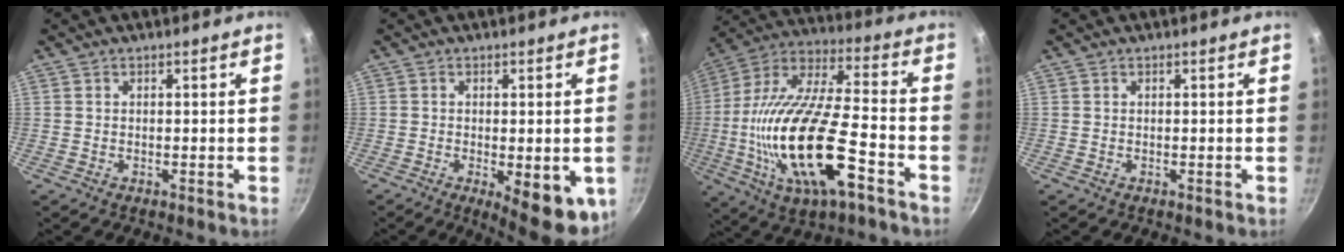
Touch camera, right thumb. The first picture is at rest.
{"total": 10.9, "force": [-2.9, 3.9, 9.8], "torque": [-0.100, -0.007, -0.029]}
{"total": 25.2, "force": [-7.8, 8.9, 22.2], "torque": [-0.417, 0.017, -0.147]}
{"total": 0.0}